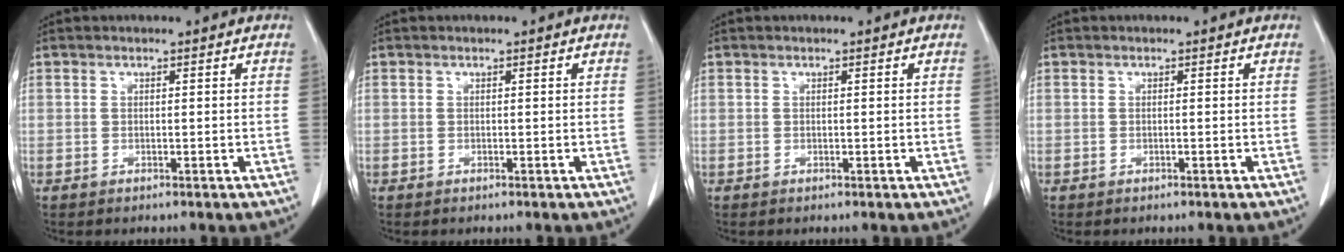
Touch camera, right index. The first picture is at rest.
{"total": 0.0}
{"total": 0.0}
{"total": 0.0}